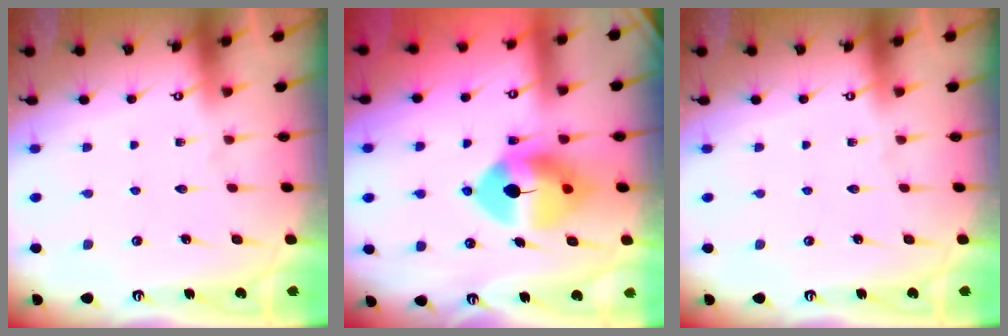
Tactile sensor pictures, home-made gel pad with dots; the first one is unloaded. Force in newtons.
{"total": 11.5, "press": 11.3, "slide": 2.1}
{"total": 0.0}